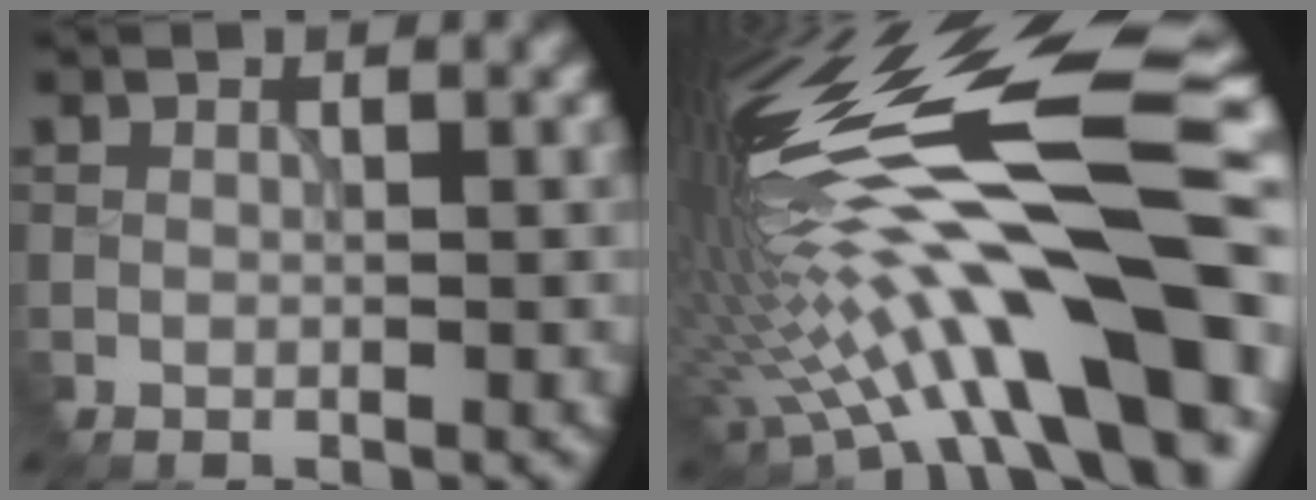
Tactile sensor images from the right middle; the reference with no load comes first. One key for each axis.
{"total": 20.1, "fx": 0.3, "fy": 5.9, "fz": 19.2, "tx": -0.338, "ty": 0.007, "tz": 0.003}